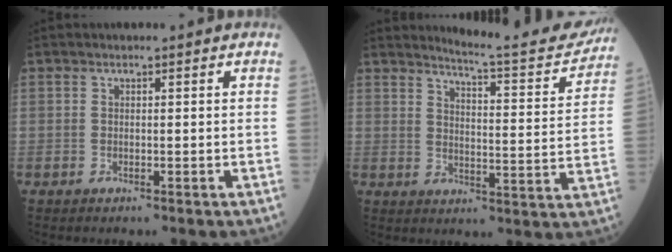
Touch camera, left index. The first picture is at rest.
{"total": 13.7, "force": [13.3, 0.3, 3.2], "torque": [-0.042, -0.059, 0.161]}